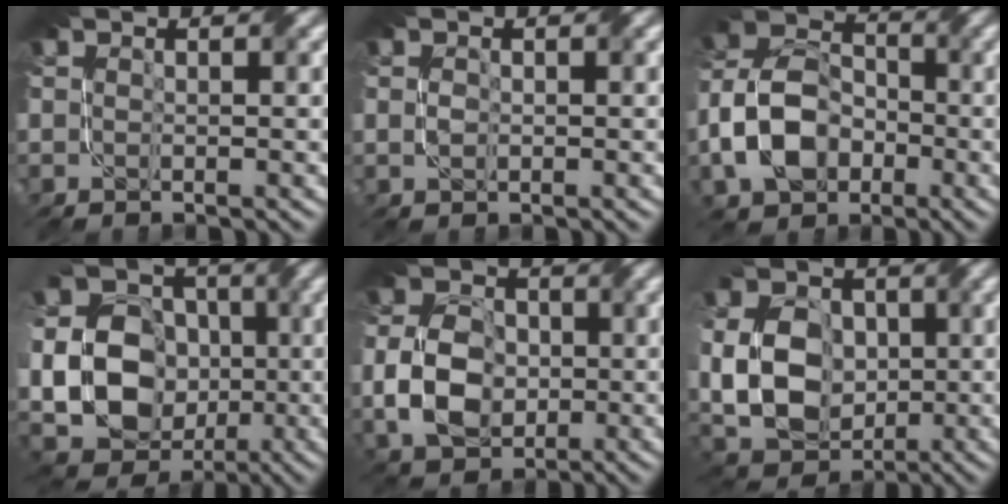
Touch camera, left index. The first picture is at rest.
{"total": 0.8, "force": [-0.5, 0.3, 0.4], "torque": [-0.009, -0.003, -0.010]}
{"total": 7.2, "force": [-3.2, 5.1, 4.0], "torque": [-0.074, 0.001, -0.073]}
{"total": 16.2, "force": [-1.8, 14.0, 8.1], "torque": [-0.182, 0.001, -0.055]}
{"total": 6.0, "force": [-1.7, 4.3, 3.9], "torque": [-0.080, -0.001, -0.044]}
{"total": 12.7, "force": [-0.5, 9.8, 8.1], "torque": [-0.170, 0.010, -0.029]}